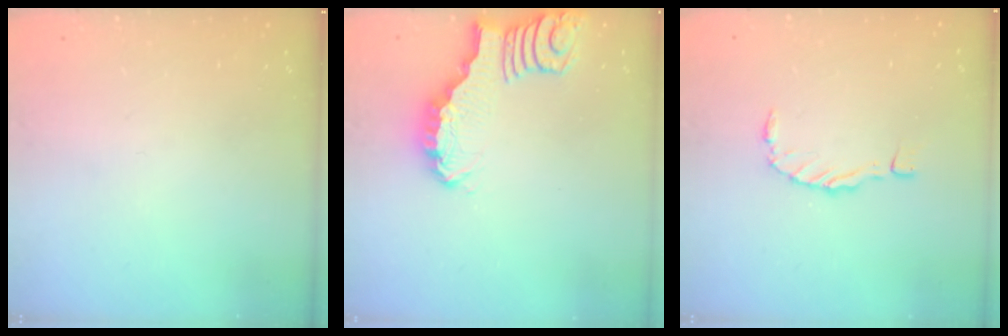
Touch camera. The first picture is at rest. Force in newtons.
{"total": 2.7, "press": 2.7, "slide": 0.4}
{"total": 0.0}